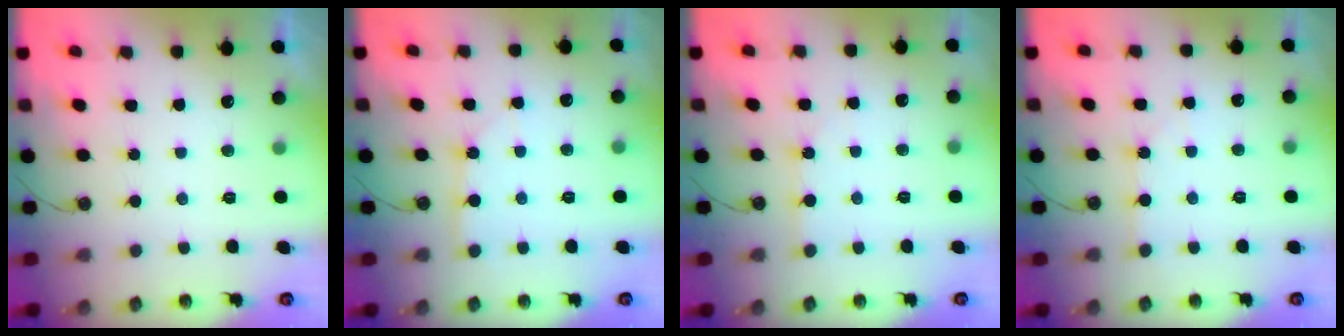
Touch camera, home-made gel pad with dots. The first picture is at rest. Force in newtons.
{"total": 2.8, "press": 2.8, "slide": 0.3}
{"total": 2.9, "press": 2.9, "slide": 0.3}
{"total": 3.2, "press": 3.2, "slide": 0.4}